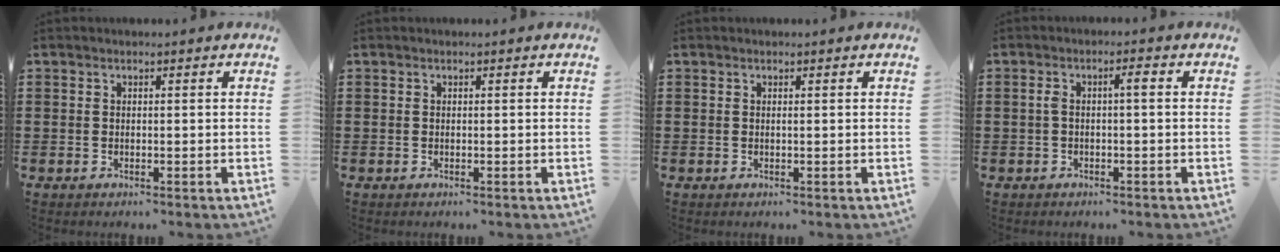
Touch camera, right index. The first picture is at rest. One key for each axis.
{"total": 0.0}
{"total": 0.0}
{"total": 2.3, "fx": -0.1, "fy": 0.4, "fz": 2.3, "tx": -0.043, "ty": 0.004, "tz": -0.005}